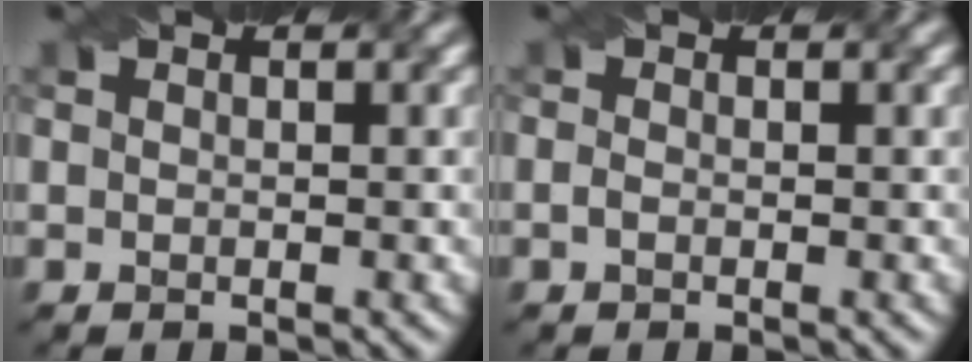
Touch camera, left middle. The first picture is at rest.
{"total": 0.6, "force": [-0.3, 0.2, 0.4], "torque": [-0.013, 0.003, -0.007]}